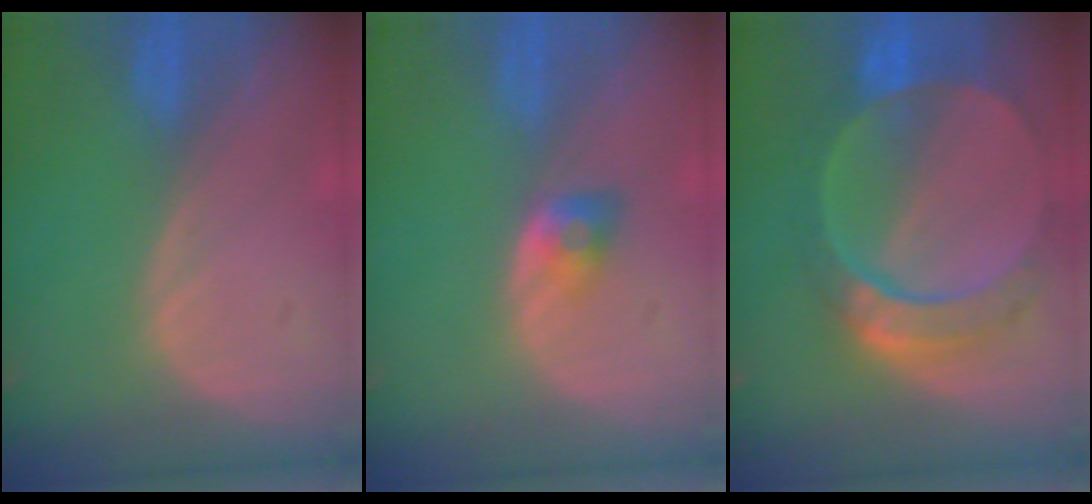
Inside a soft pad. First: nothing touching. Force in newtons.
{"total": 2.9, "press": 2.5, "slide": 1.5}
{"total": 10.1, "press": 8.6, "slide": 5.4}